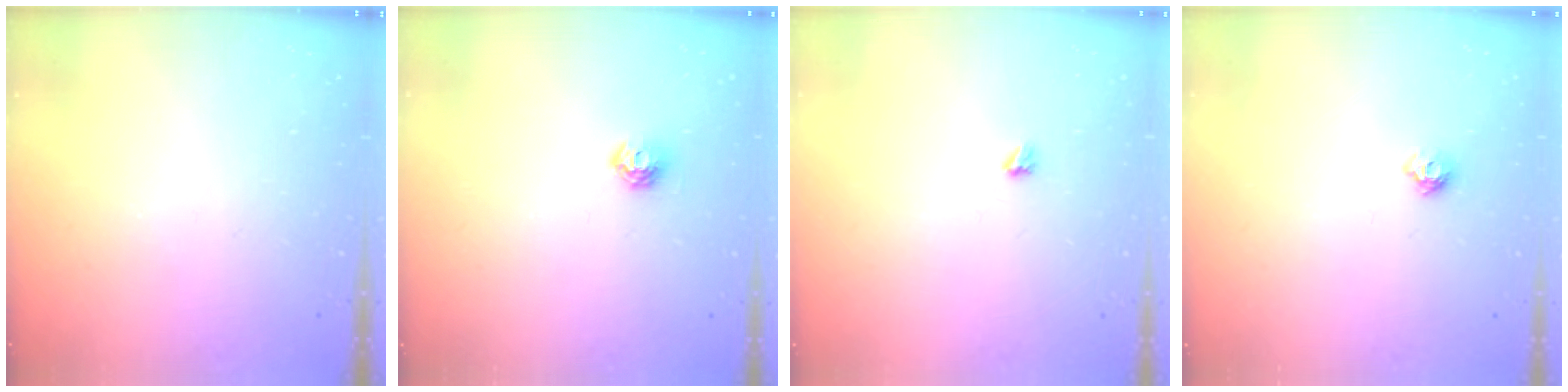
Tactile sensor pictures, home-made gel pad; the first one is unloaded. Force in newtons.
{"total": 5.2, "press": 5.2, "slide": 0.5}
{"total": 2.9, "press": 2.9, "slide": 0.5}
{"total": 5.6, "press": 5.6, "slide": 0.9}